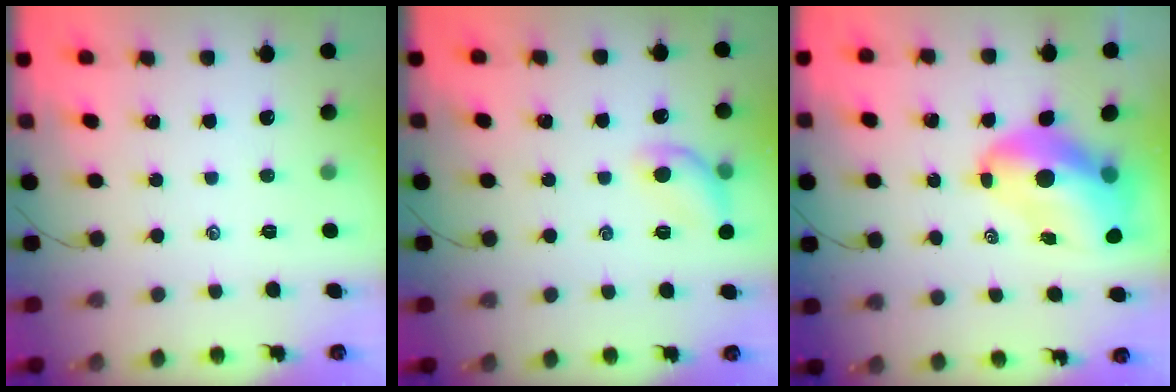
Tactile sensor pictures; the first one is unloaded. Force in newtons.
{"total": 9.6, "press": 9.6, "slide": 0.4}
{"total": 13.0, "press": 12.4, "slide": 3.8}